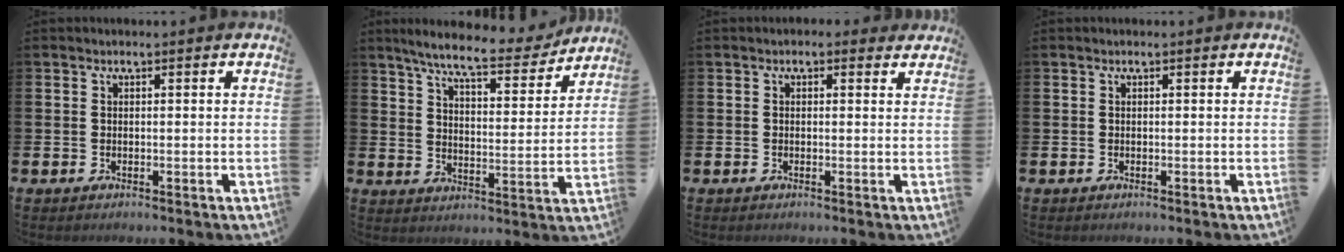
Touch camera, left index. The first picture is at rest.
{"total": 8.3, "force": [7.4, 1.1, 3.5], "torque": [-0.085, -0.041, 0.126]}
{"total": 0.7, "force": [0.3, 0.5, 0.3], "torque": [-0.007, 0.008, 0.004]}
{"total": 0.0}